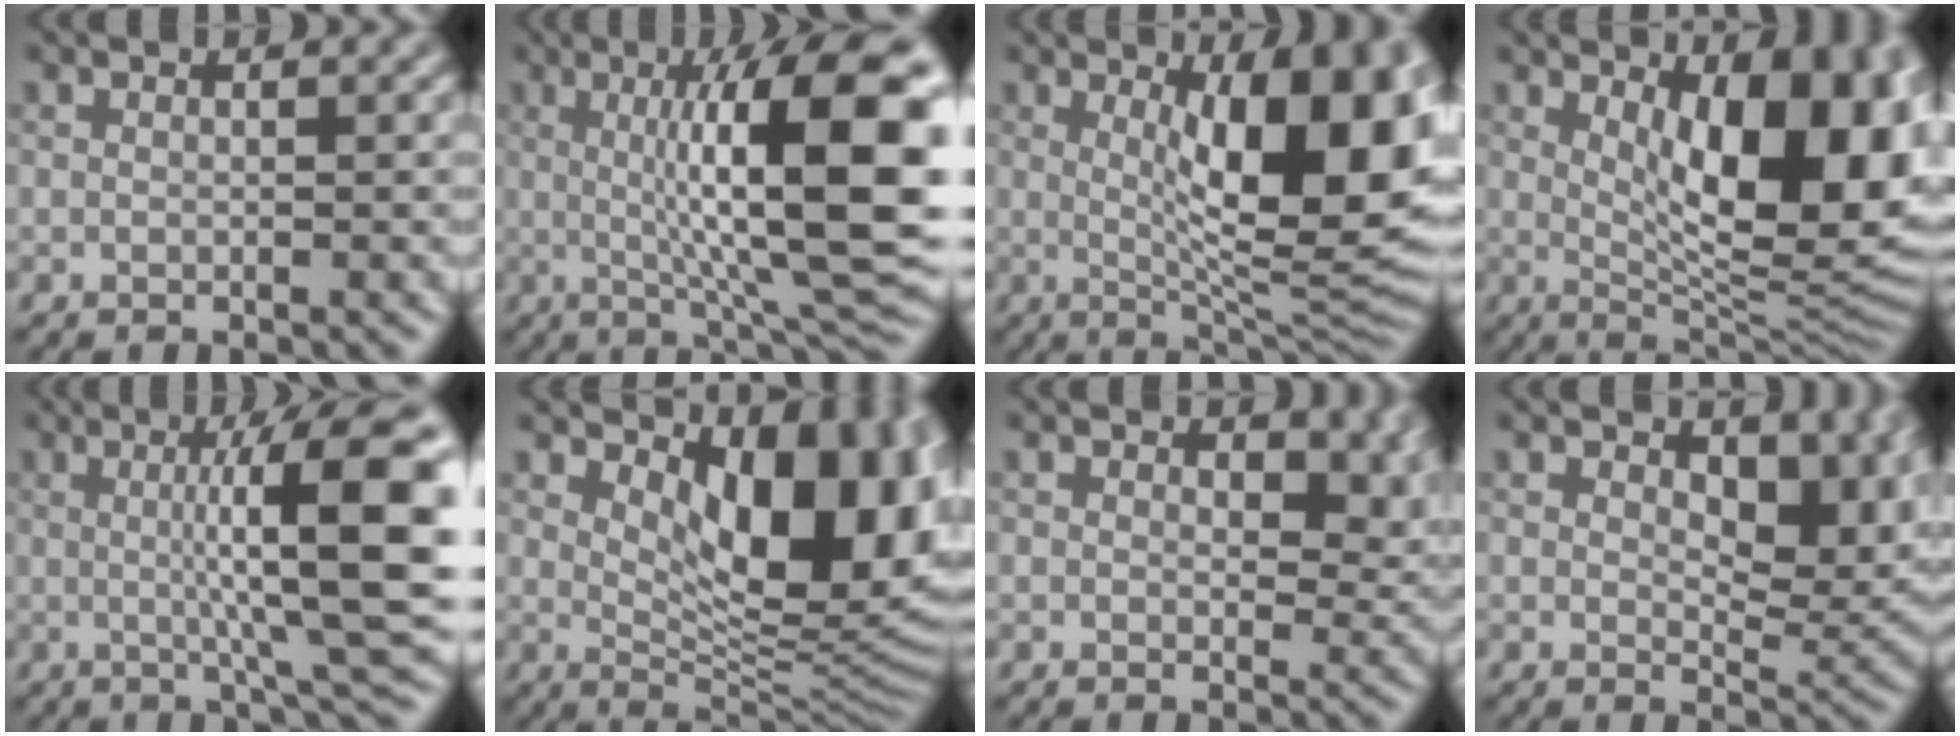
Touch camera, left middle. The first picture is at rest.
{"total": 13.8, "force": [1.2, 2.8, 13.4], "torque": [-0.180, 0.008, 0.018]}
{"total": 12.3, "force": [1.9, 3.6, 11.6], "torque": [-0.151, -0.005, 0.034]}
{"total": 12.9, "force": [2.8, 5.1, 11.5], "torque": [-0.138, -0.004, 0.045]}
{"total": 11.3, "force": [1.1, 2.0, 11.1], "torque": [-0.149, 0.007, 0.018]}
{"total": 12.2, "force": [3.5, 5.9, 10.1], "torque": [-0.123, -0.012, 0.065]}
{"total": 4.2, "force": [1.5, 2.5, 3.1], "torque": [-0.041, -0.009, 0.020]}
{"total": 6.7, "force": [2.3, 3.7, 5.1], "torque": [-0.067, -0.013, 0.035]}